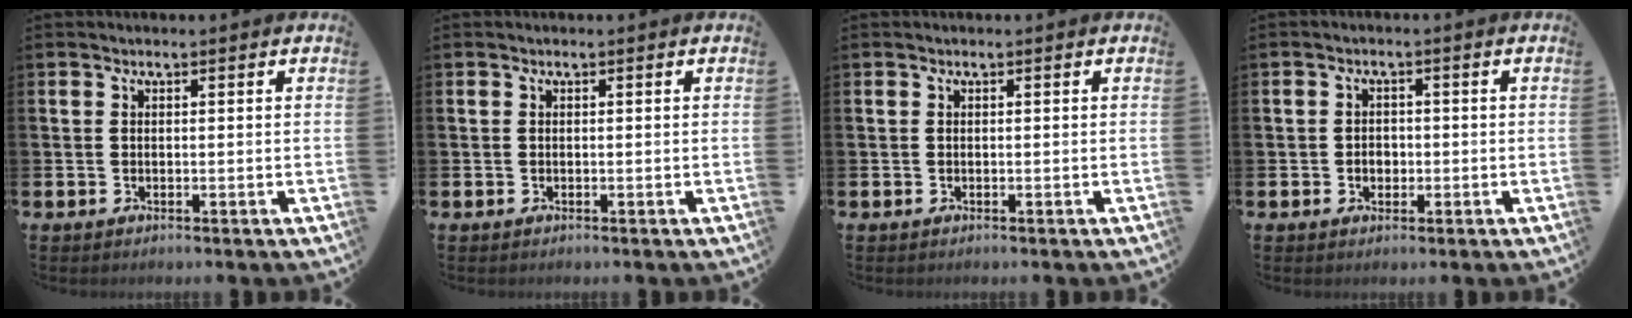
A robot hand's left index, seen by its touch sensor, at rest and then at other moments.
{"total": 0.0}
{"total": 0.0}
{"total": 1.9, "force": [-0.4, 1.5, 1.0], "torque": [-0.010, 0.004, -0.013]}